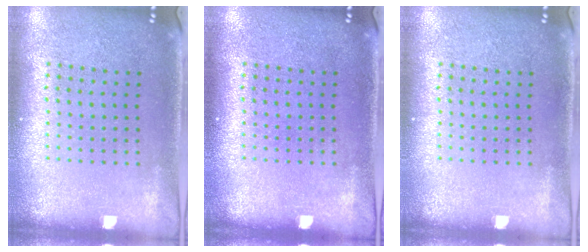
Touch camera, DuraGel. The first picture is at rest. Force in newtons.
{"total": 0.0}
{"total": 0.0}